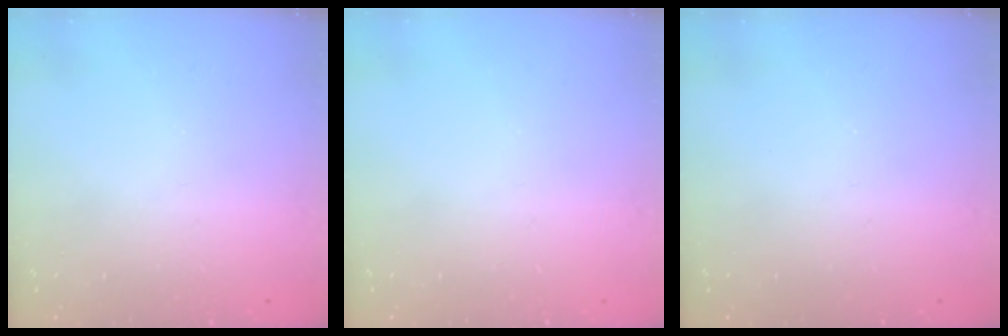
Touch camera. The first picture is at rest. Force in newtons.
{"total": 0.0}
{"total": 0.0}